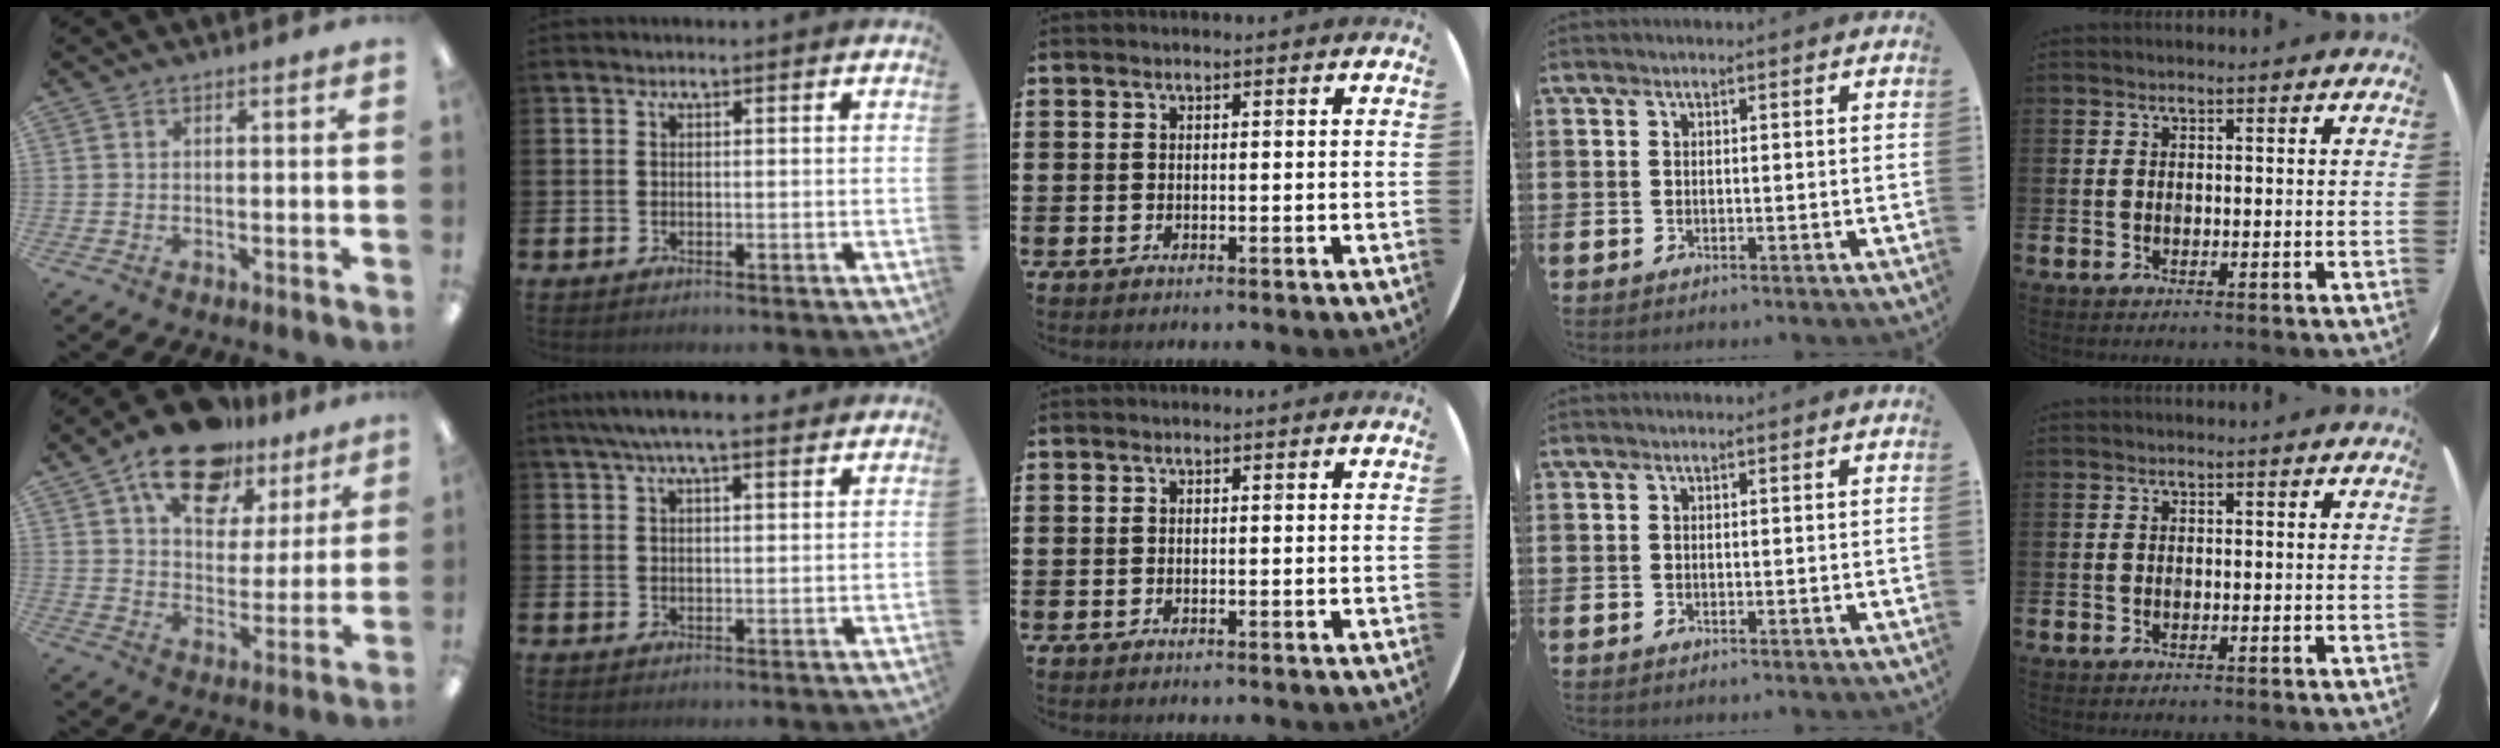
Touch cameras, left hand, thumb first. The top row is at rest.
{"thumb": {"total": 16.6, "force": [11.8, 8.8, 7.7], "torque": [-0.123, -0.065, 0.208]}, "index": {"total": 5.8, "force": [4.9, 1.0, 2.9], "torque": [-0.066, -0.005, 0.087]}}